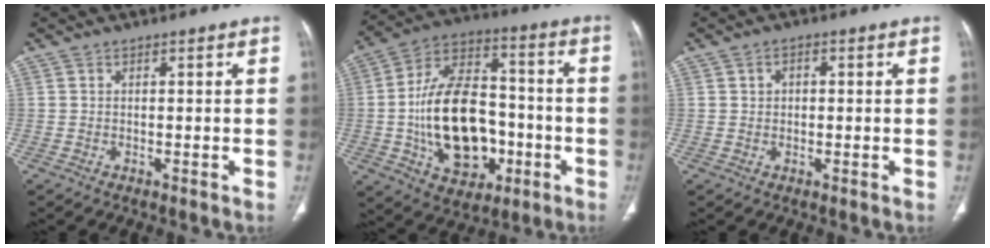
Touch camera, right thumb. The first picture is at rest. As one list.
[{"total": 22.1, "force": [-4.1, 14.1, 16.5], "torque": [-0.251, 0.034, -0.056]}, {"total": 1.9, "force": [0.4, 1.5, 1.1], "torque": [-0.010, 0.004, 0.005]}]